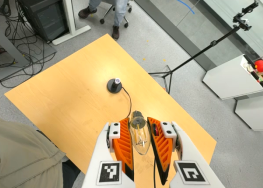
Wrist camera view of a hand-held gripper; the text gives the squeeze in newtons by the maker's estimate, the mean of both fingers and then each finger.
{"total": 21.6, "left": 23.3, "right": 19.9}